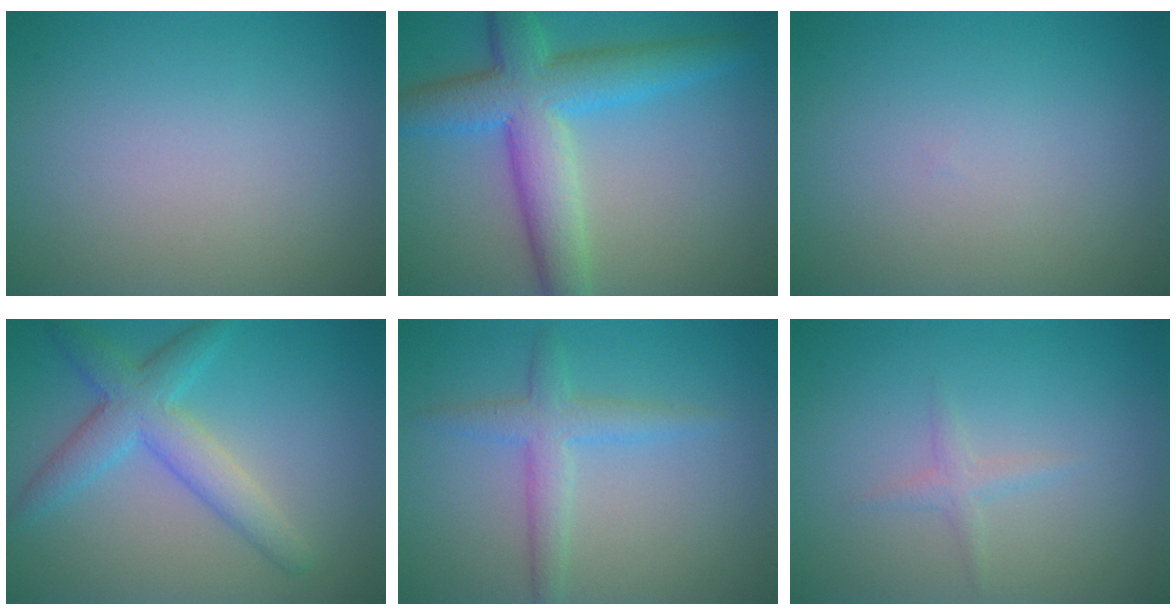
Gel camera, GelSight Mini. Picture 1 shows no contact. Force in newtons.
{"total": 7.7, "press": 7.7, "slide": 0.2}
{"total": 0.0}
{"total": 4.6, "press": 4.6, "slide": 0.1}
{"total": 2.7, "press": 2.7, "slide": 0.1}
{"total": 1.1, "press": 1.1, "slide": 0.0}